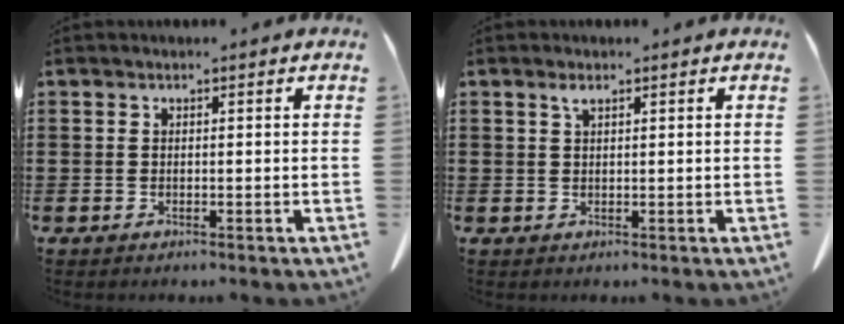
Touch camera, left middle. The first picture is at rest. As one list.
[{"total": 1.3, "force": [0.8, 0.3, 1.0], "torque": [-0.023, 0.000, 0.014]}]